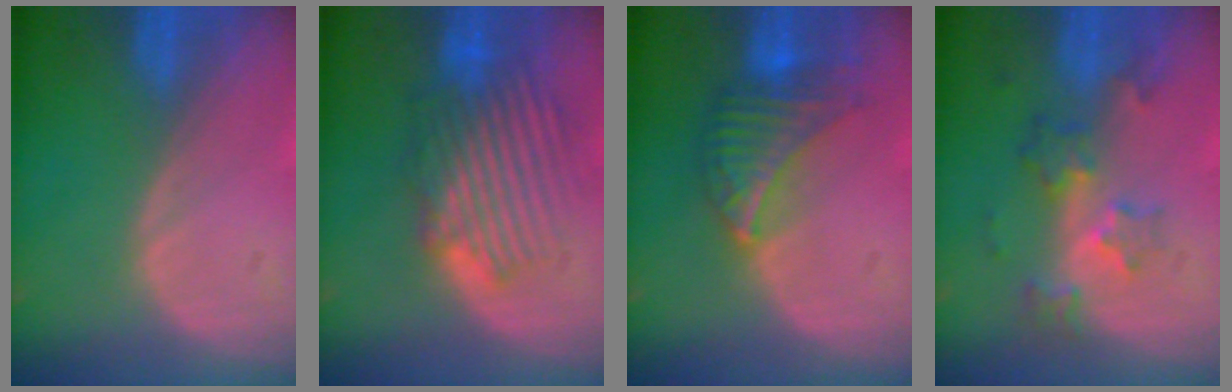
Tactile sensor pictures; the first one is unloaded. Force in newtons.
{"total": 8.5, "press": 8.1, "slide": 2.5}
{"total": 6.7, "press": 6.5, "slide": 1.5}
{"total": 6.1, "press": 5.4, "slide": 2.9}